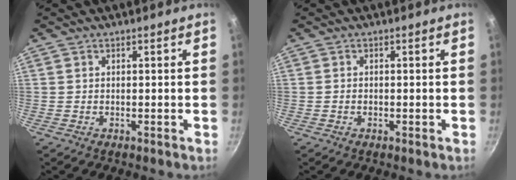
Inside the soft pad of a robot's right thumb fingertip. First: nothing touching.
{"total": 0.6, "force": [-0.2, 0.5, 0.4], "torque": [-0.006, 0.002, -0.005]}